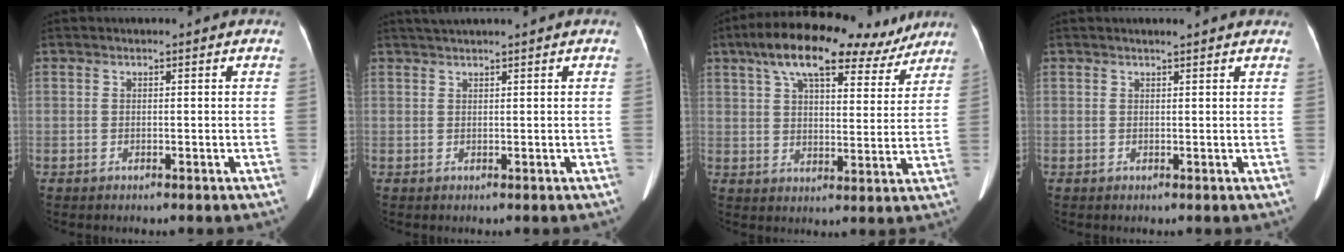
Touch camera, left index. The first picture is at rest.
{"total": 2.6, "force": [2.2, -0.6, 1.3], "torque": [-0.018, 0.022, 0.043]}
{"total": 18.6, "force": [13.7, 6.2, 10.9], "torque": [-0.177, 0.050, 0.198]}
{"total": 3.8, "force": [3.4, 0.2, 1.7], "torque": [-0.023, 0.016, 0.035]}